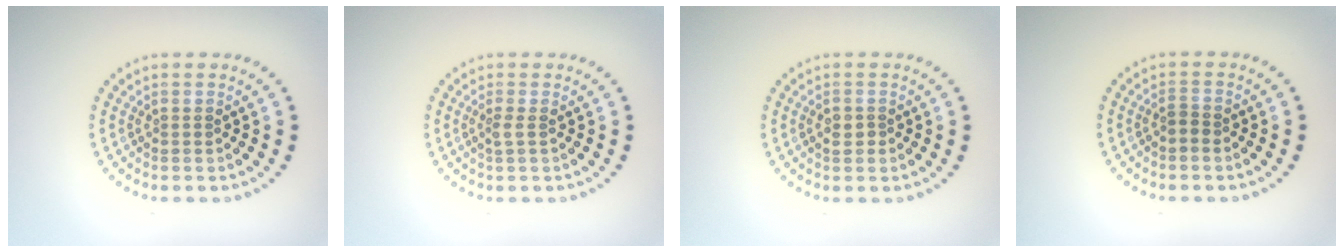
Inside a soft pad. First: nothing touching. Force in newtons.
{"total": 0.9, "press": 0.6, "slide": 0.6}
{"total": 1.2, "press": 1.1, "slide": 0.4}
{"total": 1.1, "press": 0.9, "slide": 0.7}